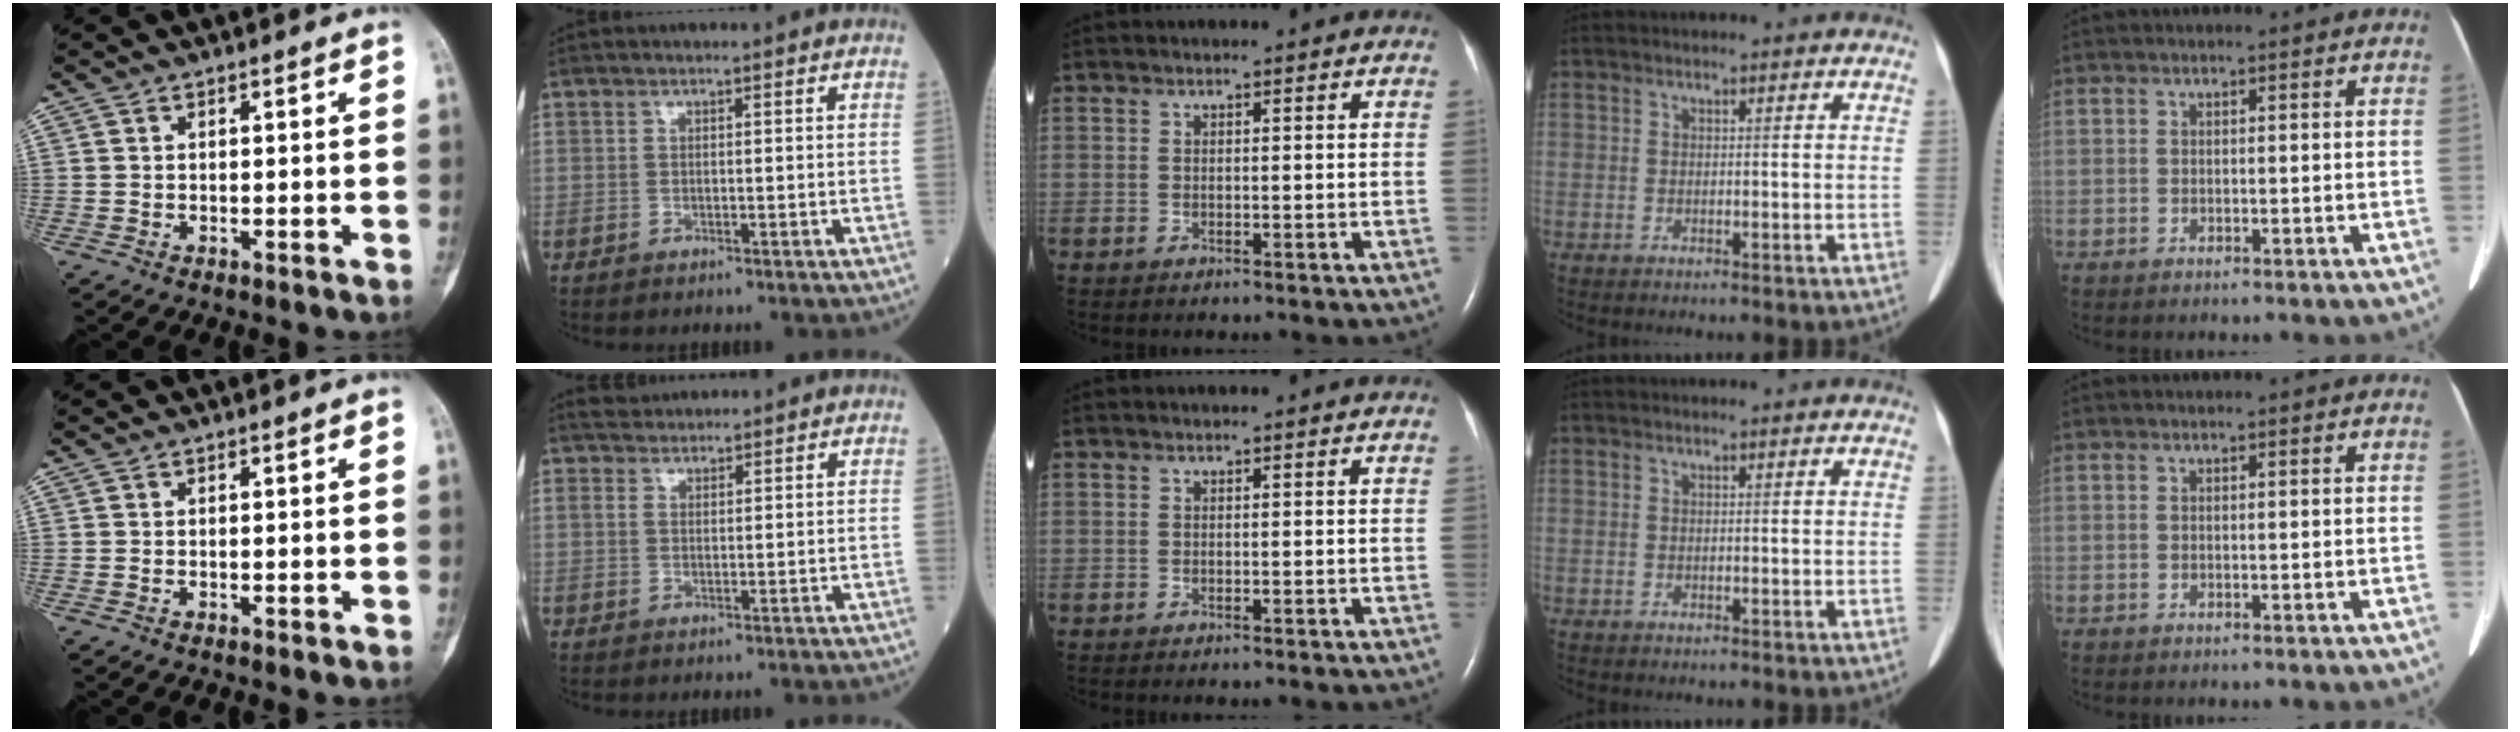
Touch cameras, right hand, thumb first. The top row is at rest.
{"index": {"total": 2.3, "force": [2.2, 0.4, -0.1], "torque": [-0.004, 0.013, 0.045]}}